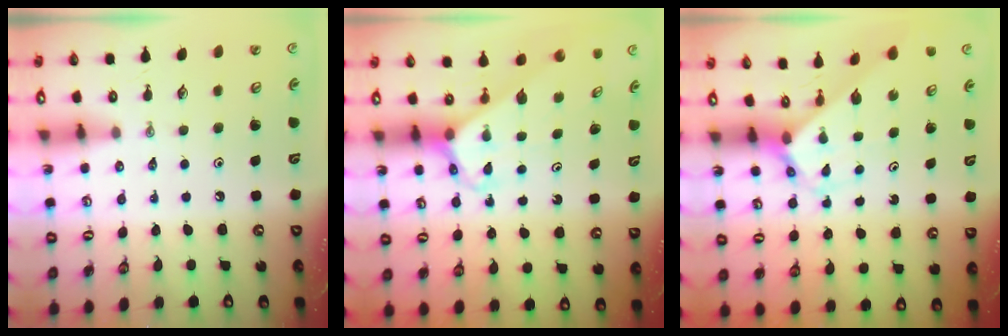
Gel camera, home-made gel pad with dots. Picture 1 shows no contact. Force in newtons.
{"total": 3.5, "press": 3.5, "slide": 0.5}
{"total": 2.6, "press": 2.6, "slide": 0.2}